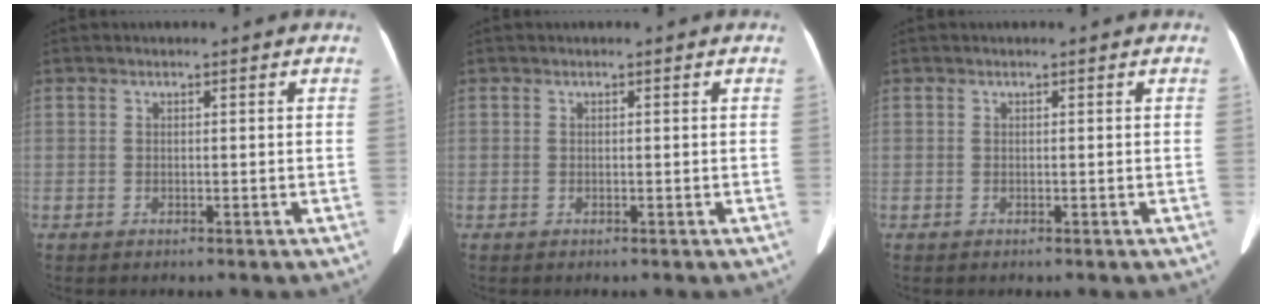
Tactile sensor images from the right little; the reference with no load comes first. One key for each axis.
{"total": 0.0}
{"total": 0.0}